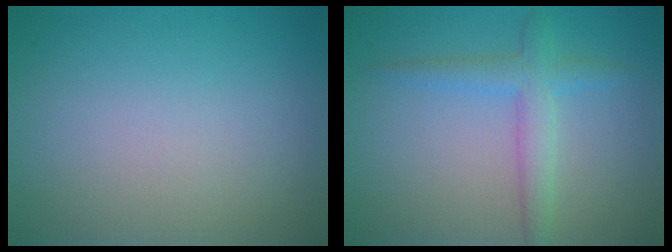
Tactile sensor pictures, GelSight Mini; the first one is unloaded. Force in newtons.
{"total": 2.9, "press": 2.9, "slide": 0.1}